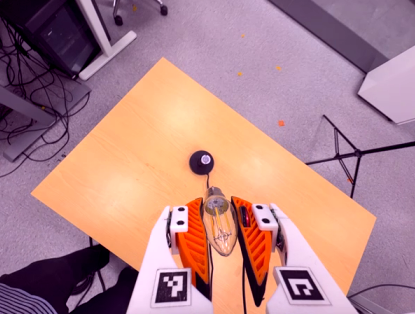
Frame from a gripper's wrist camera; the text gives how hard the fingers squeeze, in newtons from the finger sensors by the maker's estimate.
{"total": 23.0, "left": 24.9, "right": 21.1}